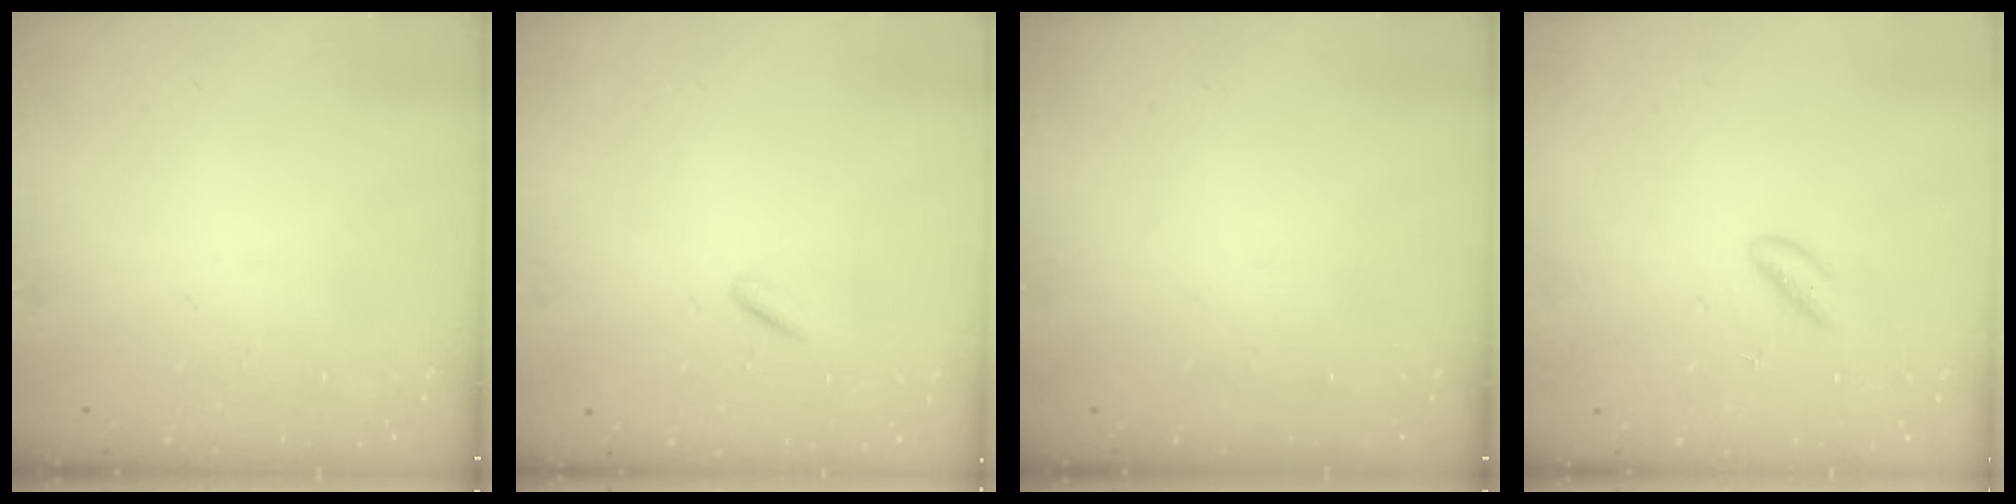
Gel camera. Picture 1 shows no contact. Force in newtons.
{"total": 1.2, "press": 1.0, "slide": 0.6}
{"total": 0.0}
{"total": 1.4, "press": 1.3, "slide": 0.3}